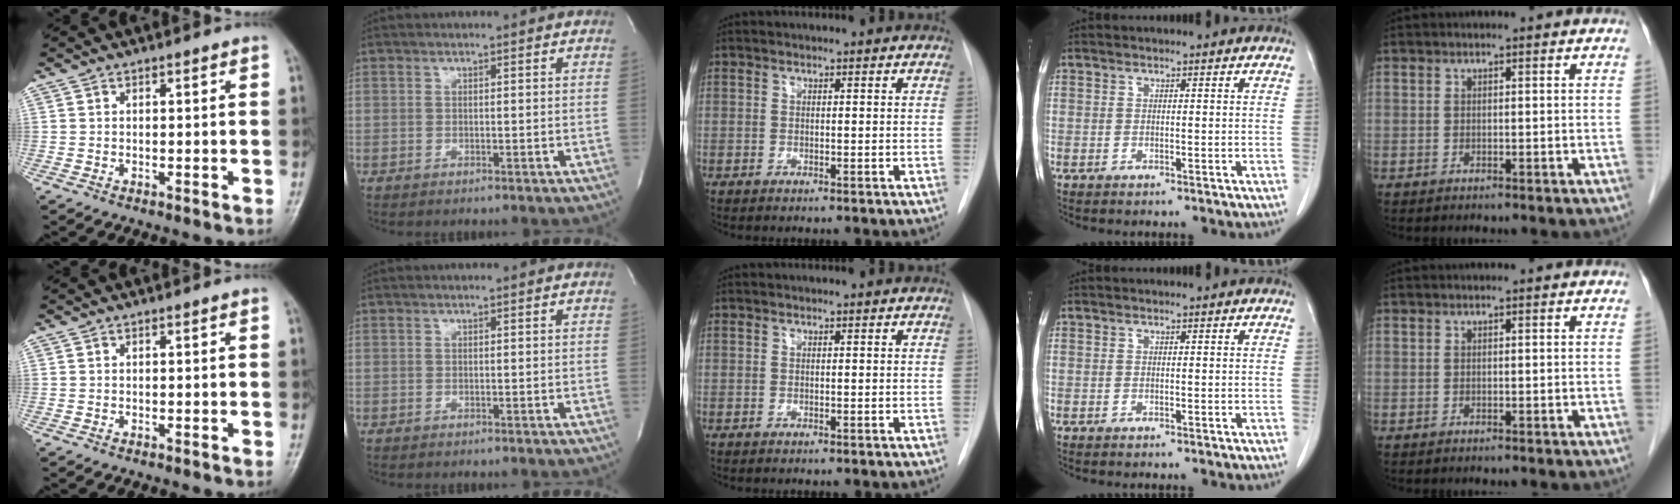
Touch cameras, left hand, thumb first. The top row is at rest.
{}